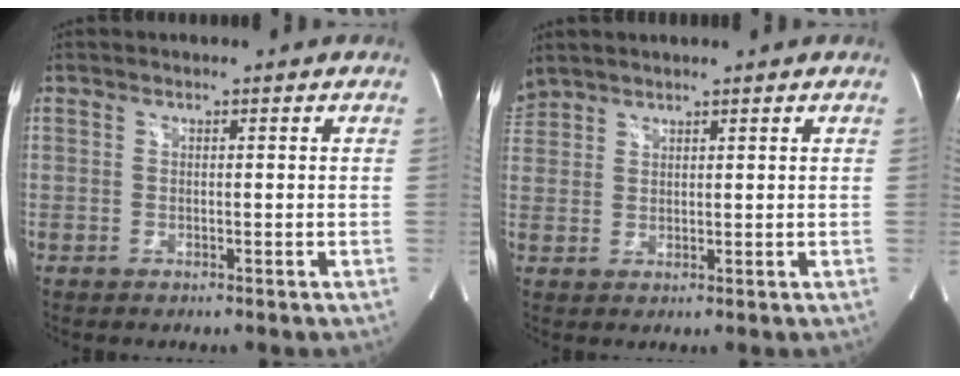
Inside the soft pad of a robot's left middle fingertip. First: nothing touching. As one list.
[{"total": 3.3, "force": [3.1, 1.0, 0.4], "torque": [-0.013, 0.024, 0.064]}]